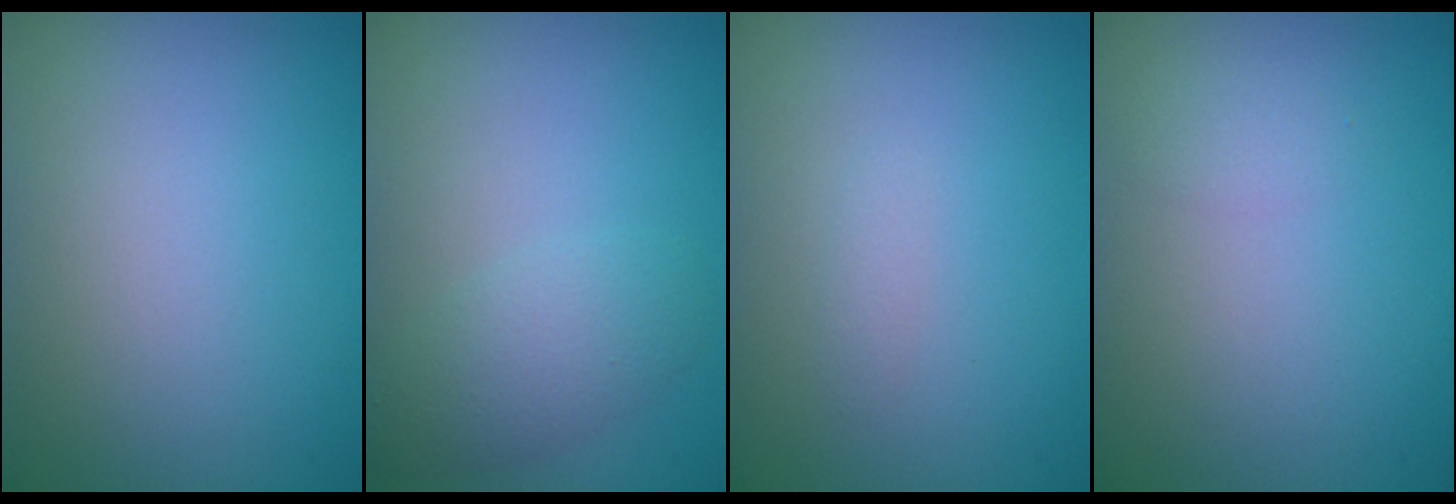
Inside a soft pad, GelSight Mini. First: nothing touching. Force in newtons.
{"total": 2.6, "press": 2.6, "slide": 0.2}
{"total": 0.6, "press": 0.6, "slide": 0.0}
{"total": 0.9, "press": 0.9, "slide": 0.0}